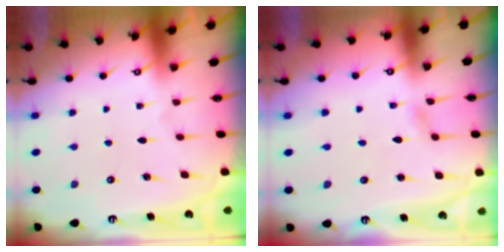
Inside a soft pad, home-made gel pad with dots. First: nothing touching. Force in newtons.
{"total": 2.0, "press": 2.0, "slide": 0.2}